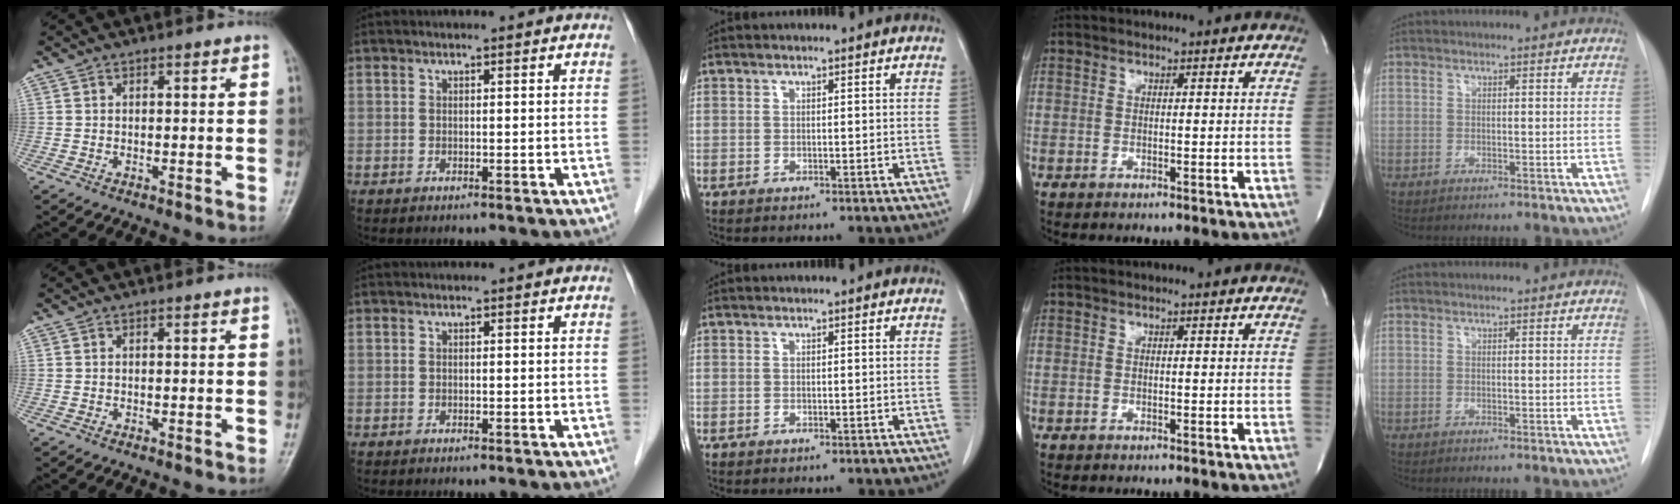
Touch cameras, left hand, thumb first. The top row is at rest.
{}